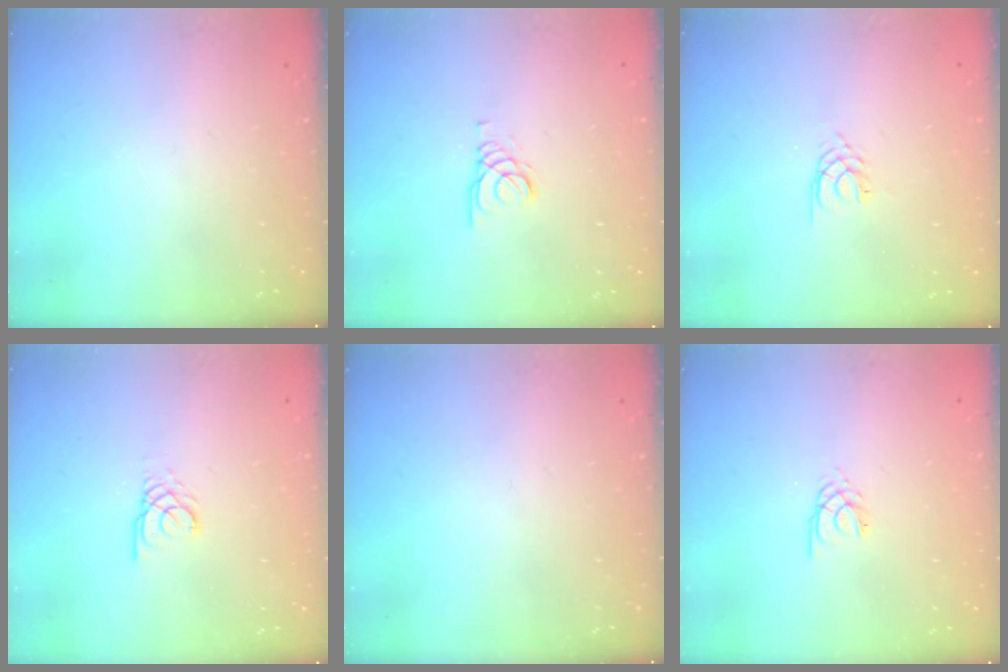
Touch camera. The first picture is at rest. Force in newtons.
{"total": 1.4, "press": 1.3, "slide": 0.2}
{"total": 1.6, "press": 1.6, "slide": 0.2}
{"total": 2.2, "press": 2.1, "slide": 0.2}
{"total": 0.0}
{"total": 2.1, "press": 2.0, "slide": 0.4}